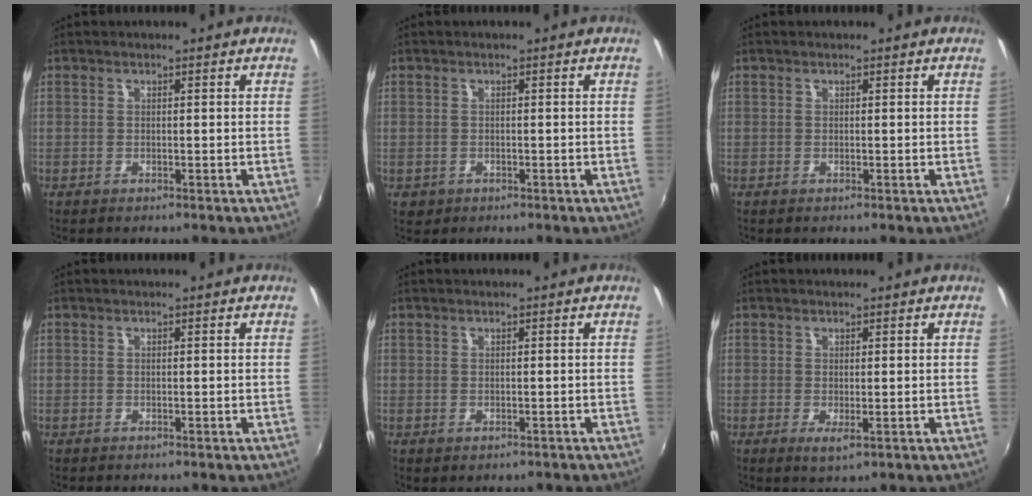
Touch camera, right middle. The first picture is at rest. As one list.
[{"total": 1.8, "force": [-0.6, 1.6, 0.7], "torque": [-0.016, -0.002, -0.006]}, {"total": 0.0}, {"total": 0.0}, {"total": 0.7, "force": [-0.3, 0.5, 0.5], "torque": [-0.009, -0.001, -0.001]}, {"total": 2.1, "force": [-0.2, 0.5, 2.0], "torque": [-0.036, -0.008, -0.002]}]